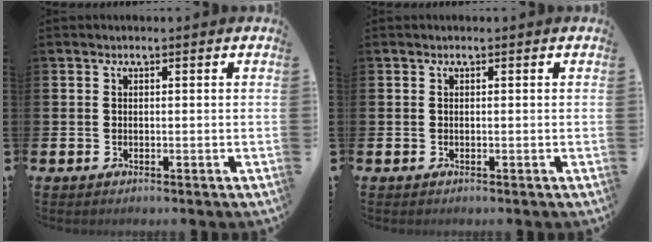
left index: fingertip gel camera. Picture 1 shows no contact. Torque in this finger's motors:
{"motor_torque": [0.00, 0.00, 0.01, 0.00]}